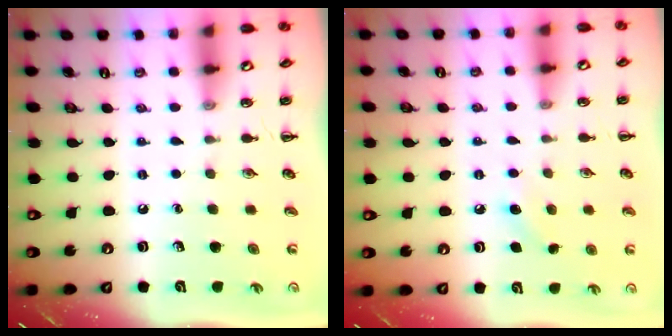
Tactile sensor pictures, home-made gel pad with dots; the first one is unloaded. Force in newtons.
{"total": 6.6, "press": 6.2, "slide": 2.1}